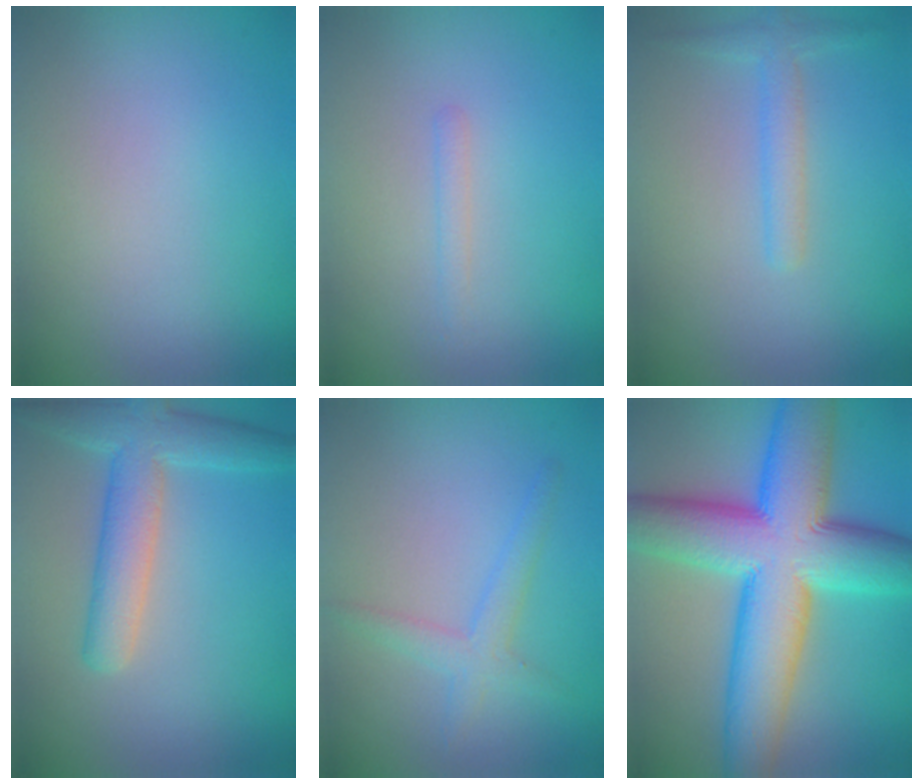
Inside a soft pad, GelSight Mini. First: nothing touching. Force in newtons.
{"total": 0.8, "press": 0.8, "slide": 0.0}
{"total": 2.0, "press": 2.0, "slide": 0.1}
{"total": 5.2, "press": 5.2, "slide": 0.3}
{"total": 2.1, "press": 2.1, "slide": 0.1}
{"total": 14.2, "press": 14.2, "slide": 0.2}